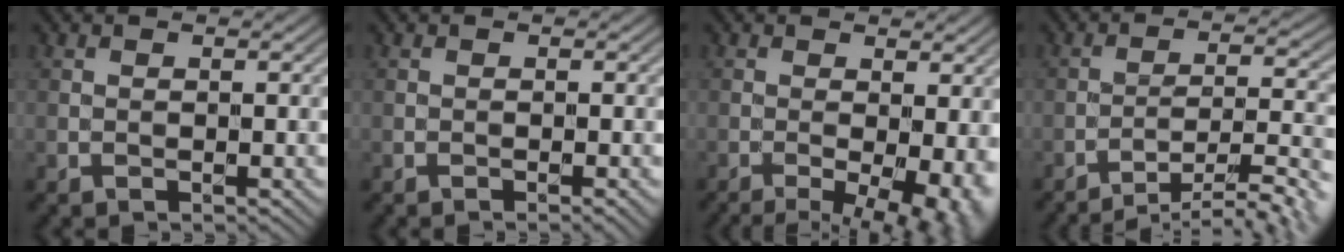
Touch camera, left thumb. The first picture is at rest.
{"total": 0.6, "force": [-0.3, -0.2, 0.5], "torque": [-0.012, -0.002, -0.006]}
{"total": 9.2, "force": [-2.8, 3.2, 8.2], "torque": [-0.117, -0.007, -0.033]}
{"total": 12.4, "force": [-10.1, 2.1, 6.9], "torque": [-0.109, 0.007, -0.133]}